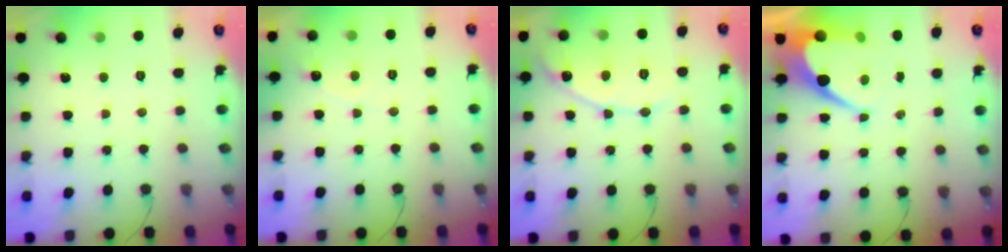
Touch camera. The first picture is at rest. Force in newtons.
{"total": 2.7, "press": 2.7, "slide": 0.1}
{"total": 10.4, "press": 10.3, "slide": 0.8}
{"total": 11.3, "press": 11.2, "slide": 1.2}